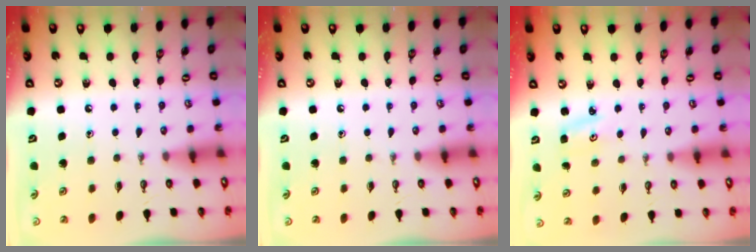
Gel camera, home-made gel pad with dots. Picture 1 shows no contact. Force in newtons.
{"total": 0.0}
{"total": 3.1, "press": 3.1, "slide": 0.3}